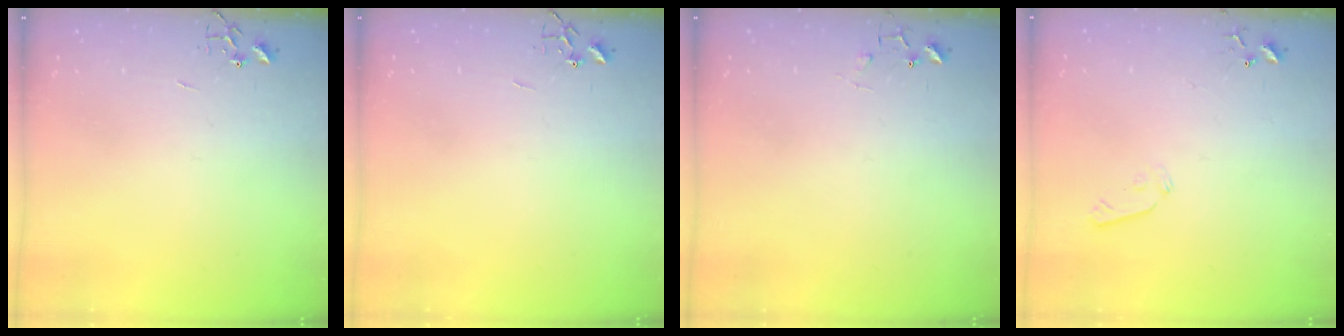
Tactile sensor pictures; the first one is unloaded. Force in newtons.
{"total": 0.0}
{"total": 5.7, "press": 5.7, "slide": 0.2}
{"total": 5.4, "press": 5.4, "slide": 0.8}